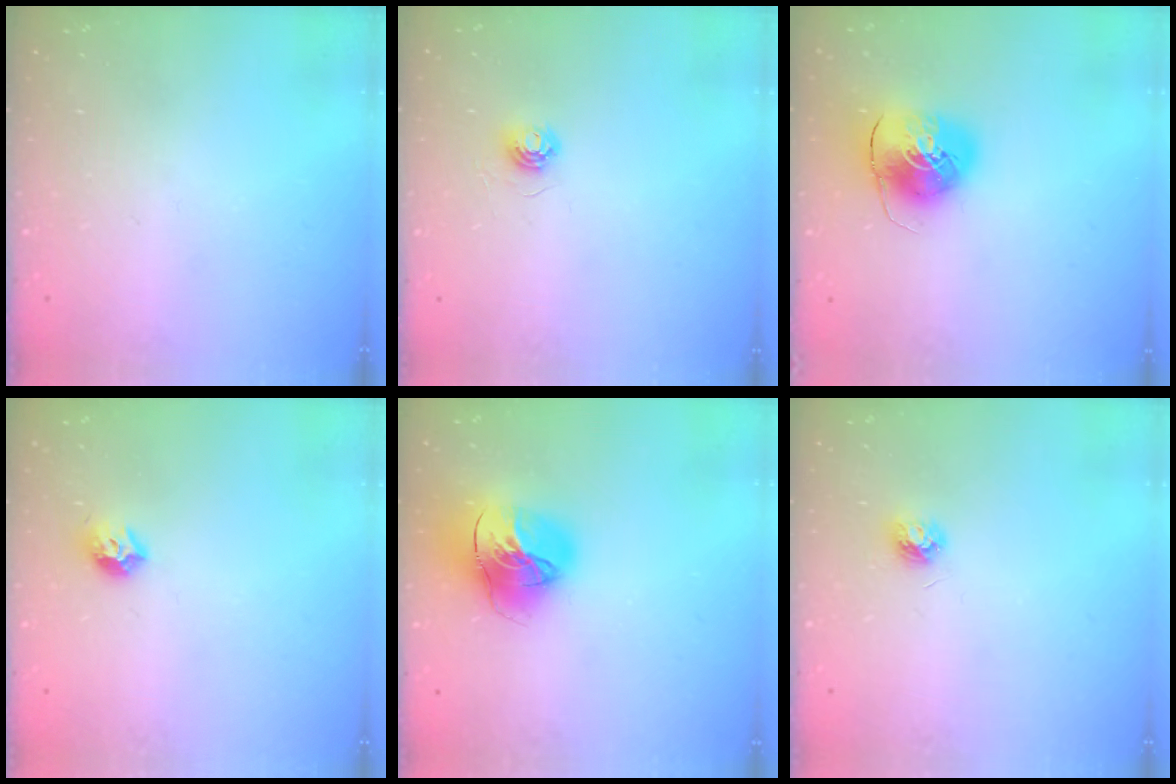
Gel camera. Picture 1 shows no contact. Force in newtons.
{"total": 4.7, "press": 4.7, "slide": 0.3}
{"total": 9.5, "press": 9.4, "slide": 1.5}
{"total": 7.9, "press": 7.9, "slide": 0.7}
{"total": 20.1, "press": 20.0, "slide": 2.1}
{"total": 4.2, "press": 4.2, "slide": 0.3}